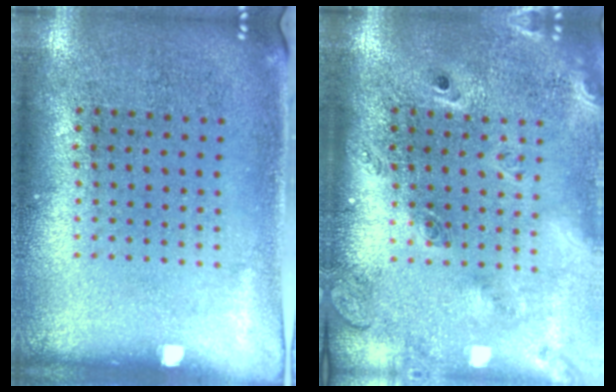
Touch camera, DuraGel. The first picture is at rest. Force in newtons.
{"total": 2.5, "press": 1.8, "slide": 1.7}